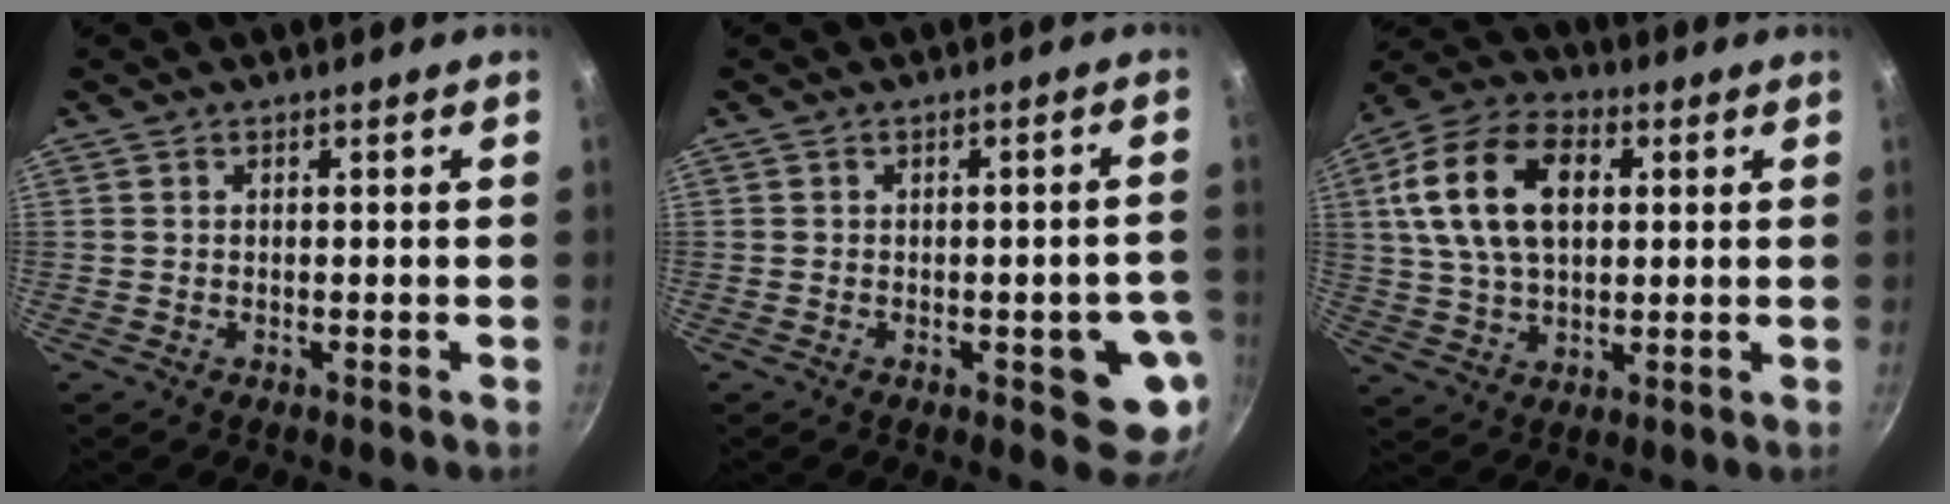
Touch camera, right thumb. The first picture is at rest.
{"total": 8.1, "force": [-2.2, 3.3, 7.1], "torque": [-0.053, 0.004, -0.026]}
{"total": 17.2, "force": [3.9, 10.8, 12.8], "torque": [-0.224, 0.012, 0.061]}